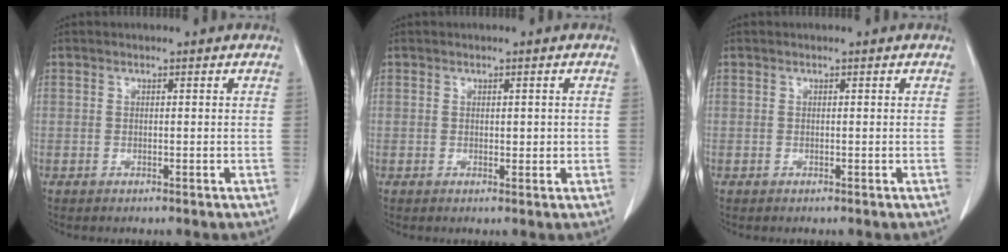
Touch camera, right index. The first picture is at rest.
{"total": 1.4, "force": [0.1, 0.9, 1.1], "torque": [-0.012, 0.000, 0.004]}
{"total": 0.0}